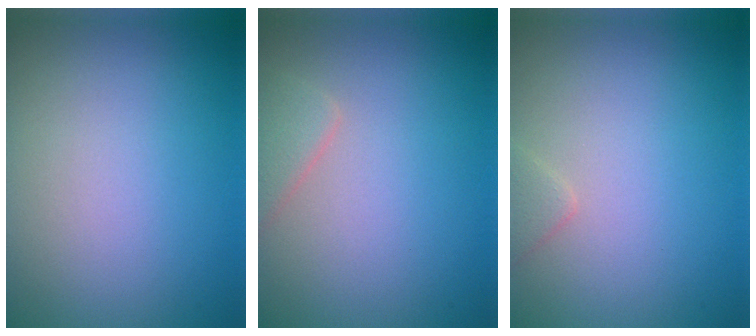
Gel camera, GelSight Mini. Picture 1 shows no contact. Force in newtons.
{"total": 1.8, "press": 1.8, "slide": 0.1}
{"total": 0.9, "press": 0.9, "slide": 0.1}